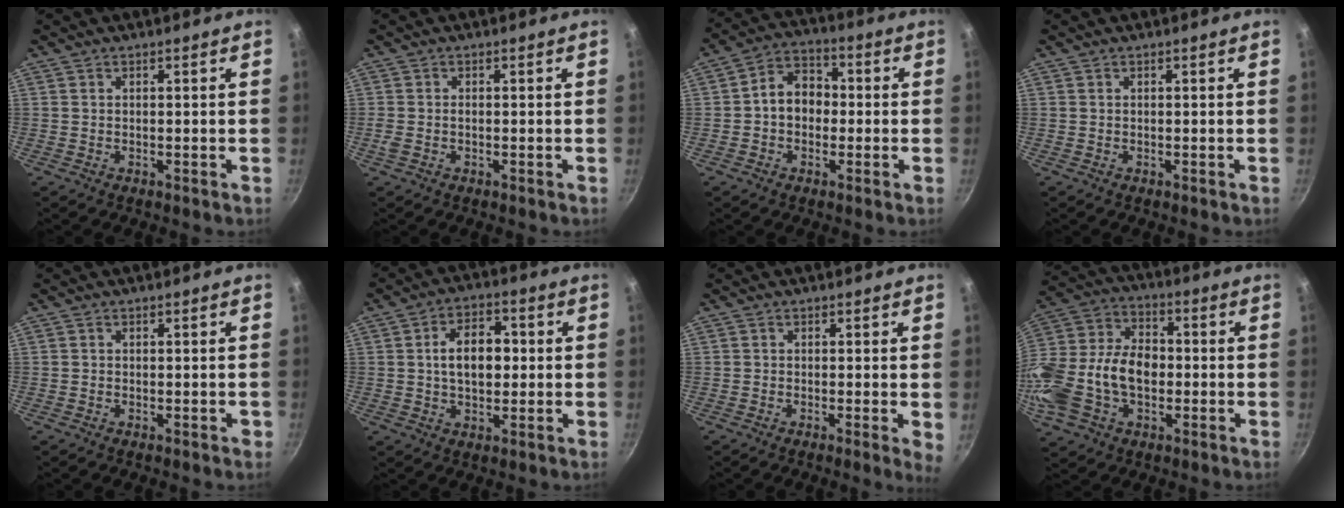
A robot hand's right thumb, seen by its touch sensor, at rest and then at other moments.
{"total": 1.7, "force": [-0.4, 1.0, 1.3], "torque": [-0.030, 0.003, -0.009]}
{"total": 8.2, "force": [-0.6, 6.4, 5.0], "torque": [-0.041, 0.027, -0.024]}
{"total": 0.0}
{"total": 0.8, "force": [-0.4, 0.6, 0.5], "torque": [-0.002, 0.004, -0.007]}
{"total": 9.3, "force": [0.5, 6.0, 7.1], "torque": [-0.086, 0.016, 0.003]}
{"total": 2.9, "force": [-0.3, 0.4, 2.8], "torque": [-0.036, -0.008, -0.009]}
{"total": 21.3, "force": [-3.3, 14.8, 15.0], "torque": [-0.299, 0.048, -0.062]}